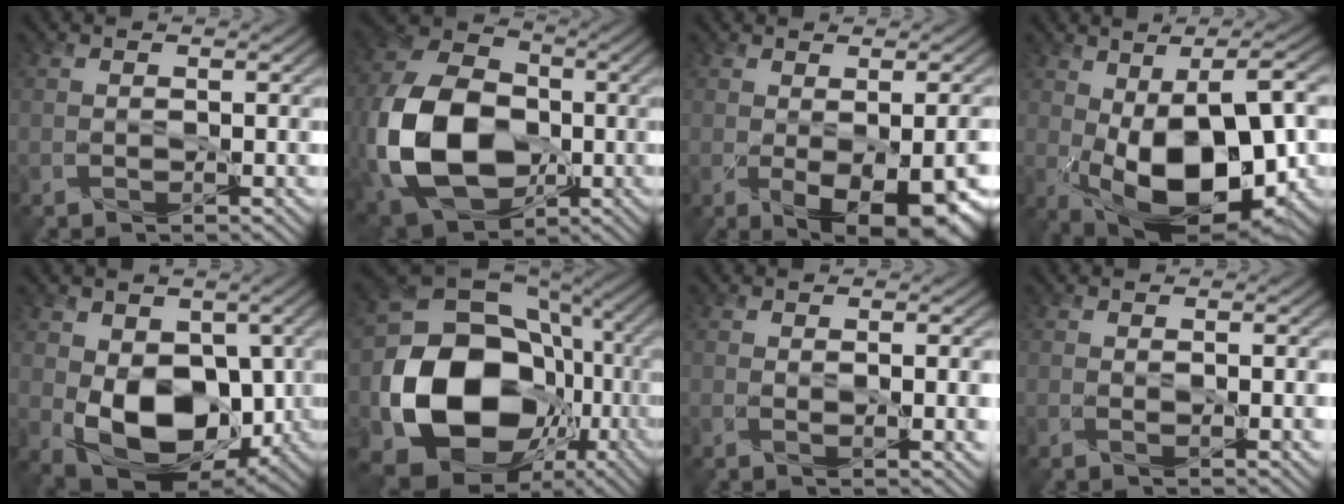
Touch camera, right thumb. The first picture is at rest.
{"total": 16.7, "force": [-3.1, 11.9, 11.3], "torque": [-0.269, -0.017, -0.073]}
{"total": 8.4, "force": [-2.5, 3.9, 7.0], "torque": [-0.109, -0.033, -0.007]}
{"total": 16.2, "force": [-2.3, 8.3, 13.7], "torque": [-0.235, -0.026, -0.027]}
{"total": 11.3, "force": [-0.6, 7.9, 8.1], "torque": [-0.154, -0.033, -0.008]}
{"total": 19.8, "force": [-4.0, 15.8, 11.2], "torque": [-0.234, -0.047, -0.050]}
{"total": 3.4, "force": [0.3, 1.0, 3.3], "torque": [-0.056, -0.002, 0.008]}
{"total": 2.2, "force": [0.1, 0.8, 2.1], "torque": [-0.036, -0.005, 0.006]}